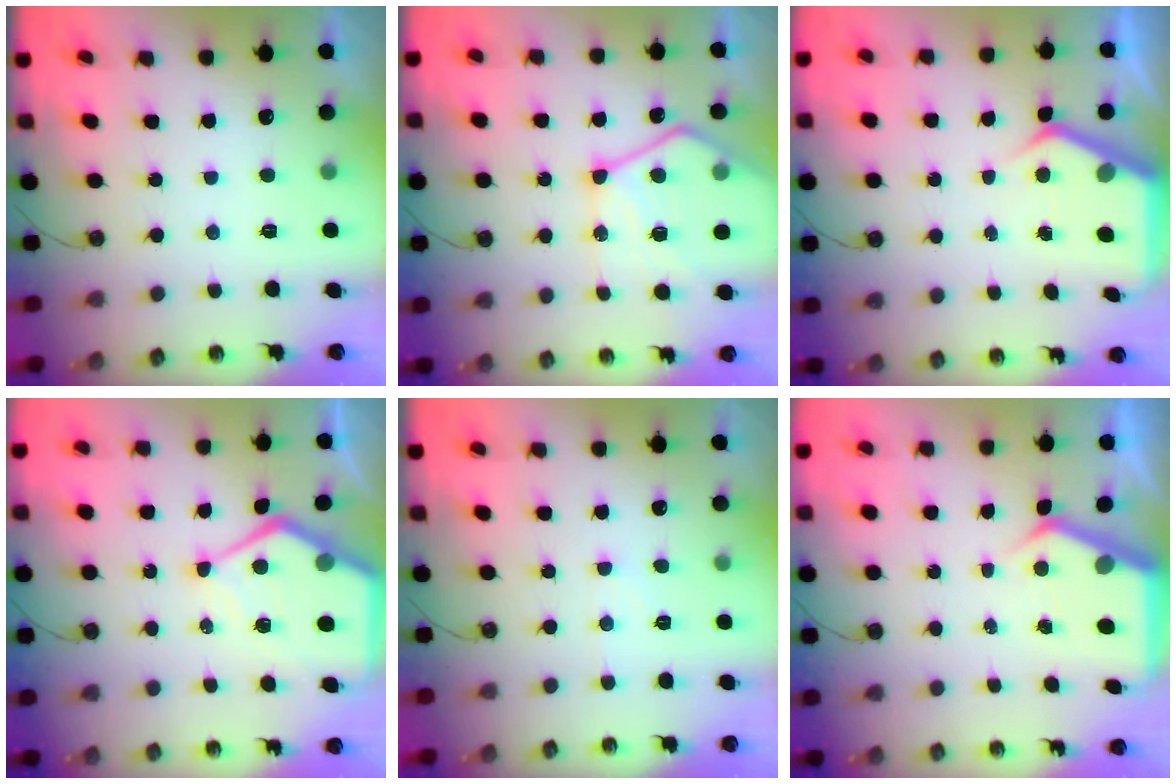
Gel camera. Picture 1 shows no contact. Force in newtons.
{"total": 16.5, "press": 16.5, "slide": 1.8}
{"total": 5.0, "press": 4.9, "slide": 0.3}
{"total": 13.5, "press": 13.4, "slide": 1.4}
{"total": 4.7, "press": 4.7, "slide": 0.7}
{"total": 4.6, "press": 4.5, "slide": 0.5}